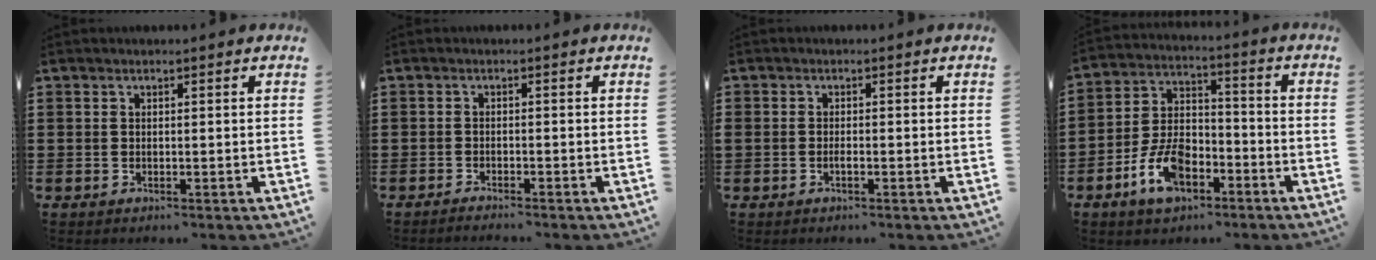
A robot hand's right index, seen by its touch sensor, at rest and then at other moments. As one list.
[{"total": 1.1, "force": [-1.1, -0.1, 0.1], "torque": [-0.004, 0.000, -0.022]}, {"total": 0.9, "force": [-0.5, 0.1, 0.7], "torque": [-0.017, -0.009, -0.006]}, {"total": 9.1, "force": [-4.8, 4.9, 6.1], "torque": [-0.139, 0.008, -0.089]}]